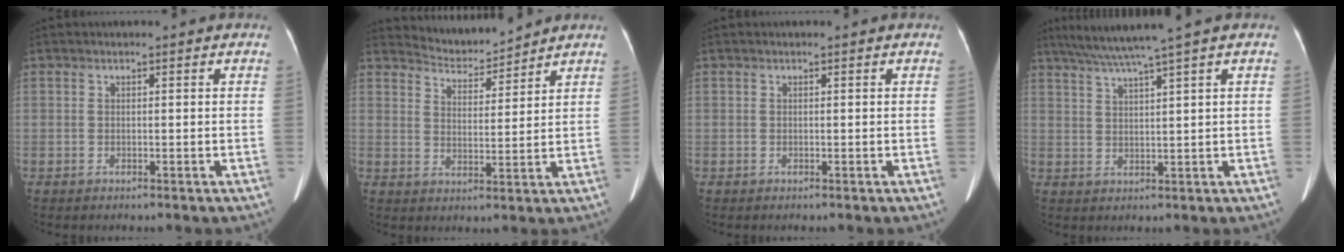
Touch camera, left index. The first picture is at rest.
{"total": 5.5, "force": [5.5, 0.1, -0.4], "torque": [-0.002, 0.001, 0.098]}
{"total": 0.0}
{"total": 7.0, "force": [5.3, -1.7, 4.3], "torque": [-0.073, 0.015, 0.093]}